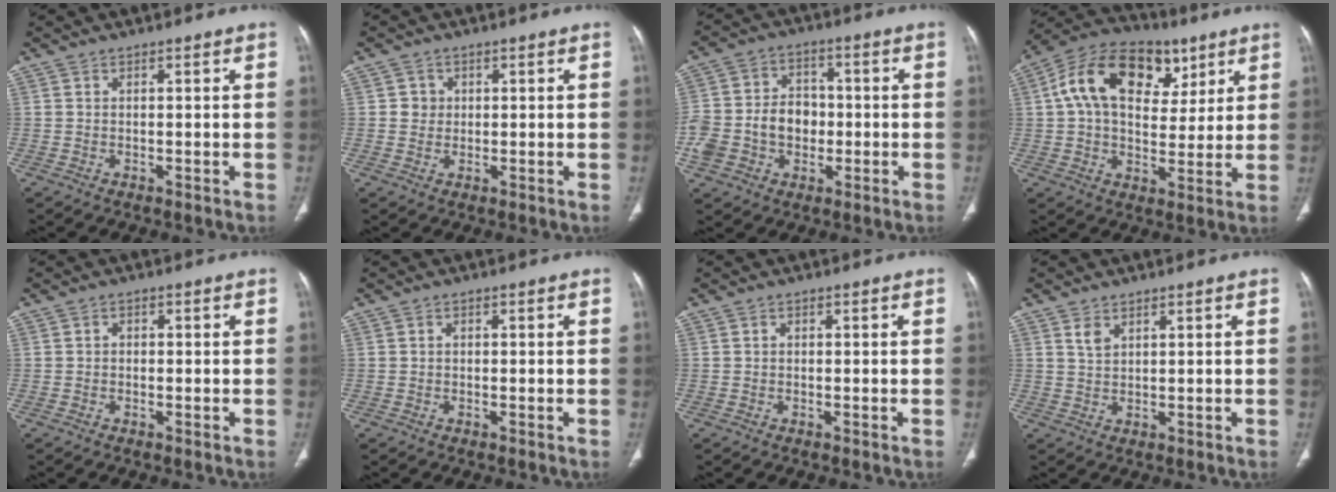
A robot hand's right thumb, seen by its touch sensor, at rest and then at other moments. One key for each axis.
{"total": 2.4, "fx": 0.3, "fy": 2.3, "fz": 0.6, "tx": 0.007, "ty": 0.003, "tz": 0.004}
{"total": 13.7, "fx": -2.3, "fy": 10.8, "fz": 8.1, "tx": -0.133, "ty": 0.034, "tz": -0.039}
{"total": 18.9, "fx": 6.8, "fy": 12.5, "fz": 12.4, "tx": -0.181, "ty": 0.008, "tz": 0.104}
{"total": 1.2, "fx": -0.3, "fy": 1.0, "fz": 0.6, "tx": -0.001, "ty": 0.004, "tz": -0.009}
{"total": 0.9, "fx": -0.2, "fy": 0.7, "fz": 0.5, "tx": -0.003, "ty": 0.003, "tz": -0.006}
{"total": 0.7, "fx": -0.2, "fy": 0.6, "fz": 0.3, "tx": -0.002, "ty": 0.002, "tz": -0.007}
{"total": 2.2, "fx": 1.3, "fy": 1.3, "fz": 1.2, "tx": -0.021, "ty": -0.005, "tz": 0.032}